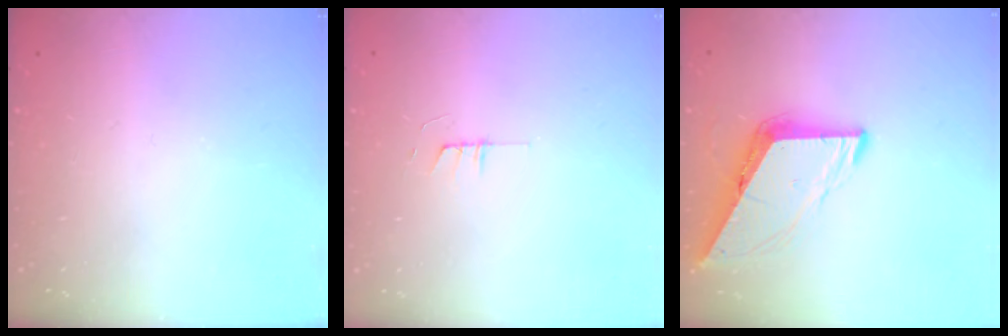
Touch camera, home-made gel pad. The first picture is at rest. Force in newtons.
{"total": 3.7, "press": 3.7, "slide": 0.3}
{"total": 8.9, "press": 8.9, "slide": 1.0}